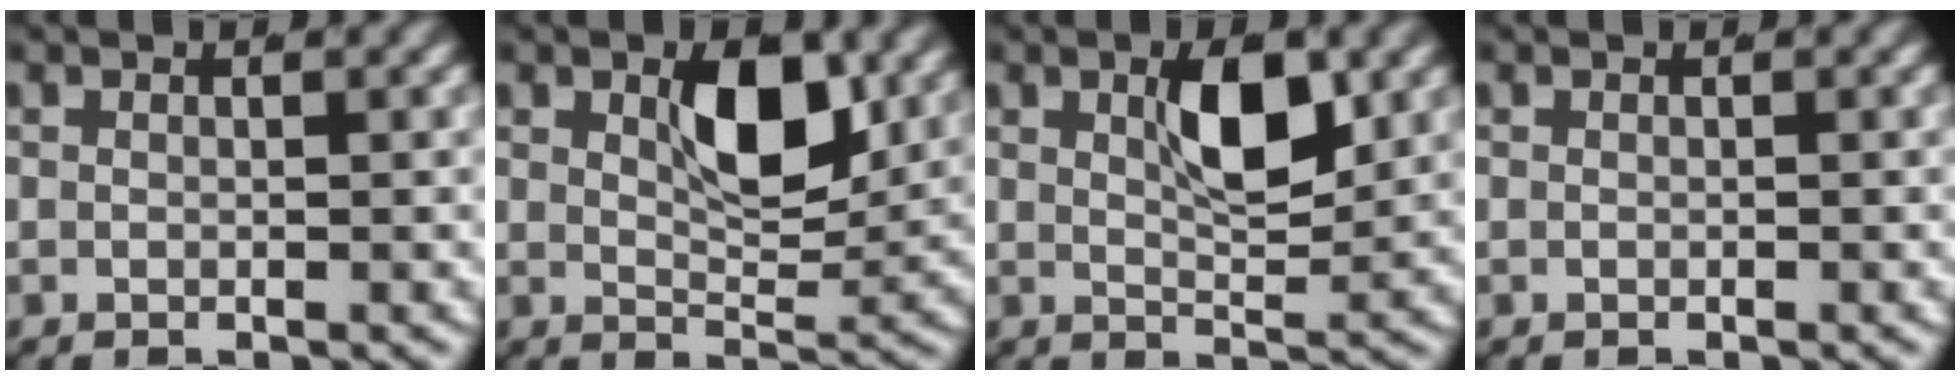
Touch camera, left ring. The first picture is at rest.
{"total": 5.5, "force": [2.4, 2.3, 4.4], "torque": [-0.069, -0.021, 0.049]}
{"total": 4.2, "force": [1.6, 1.1, 3.7], "torque": [-0.057, -0.014, 0.037]}
{"total": 0.0}